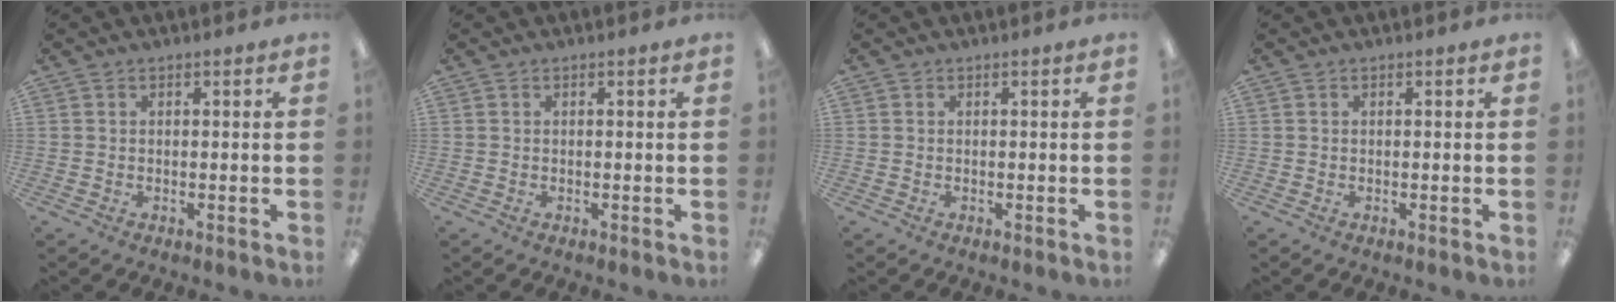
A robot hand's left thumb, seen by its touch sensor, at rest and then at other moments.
{"total": 0.0}
{"total": 0.0}
{"total": 0.0}